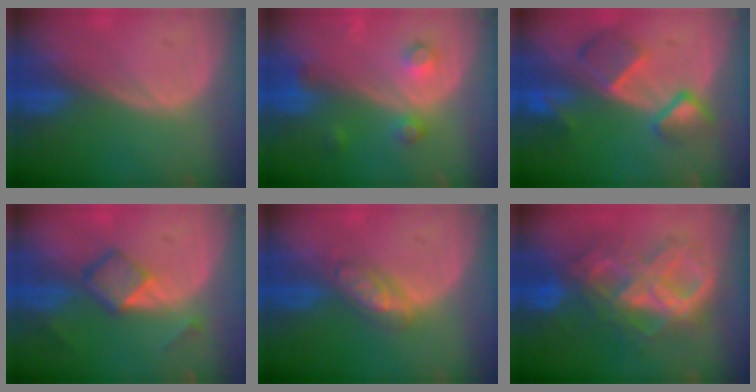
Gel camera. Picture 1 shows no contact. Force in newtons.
{"total": 3.8, "press": 3.5, "slide": 1.4}
{"total": 7.6, "press": 6.7, "slide": 3.5}
{"total": 5.0, "press": 4.6, "slide": 1.9}
{"total": 4.6, "press": 4.3, "slide": 1.5}
{"total": 10.5, "press": 10.5, "slide": 1.2}